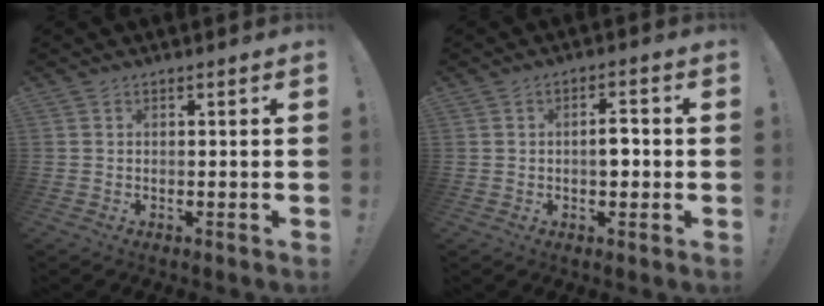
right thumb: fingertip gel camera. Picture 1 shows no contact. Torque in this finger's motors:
{"motor_torque": [1.50, 1.35, -0.12, 0.14, 0.02]}